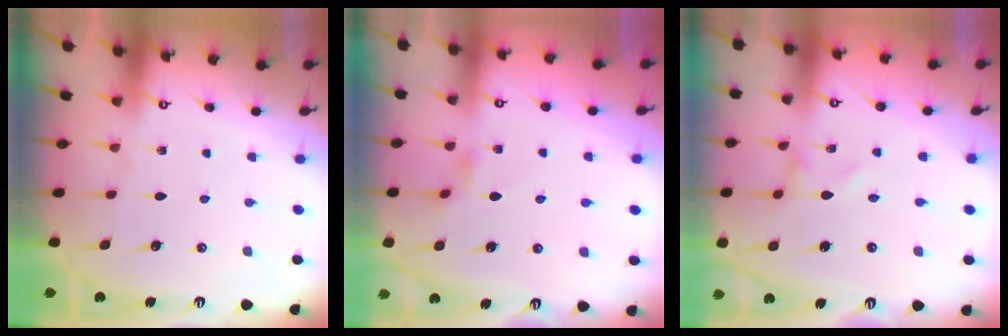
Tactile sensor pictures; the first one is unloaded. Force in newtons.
{"total": 2.5, "press": 2.5, "slide": 0.4}
{"total": 0.0}